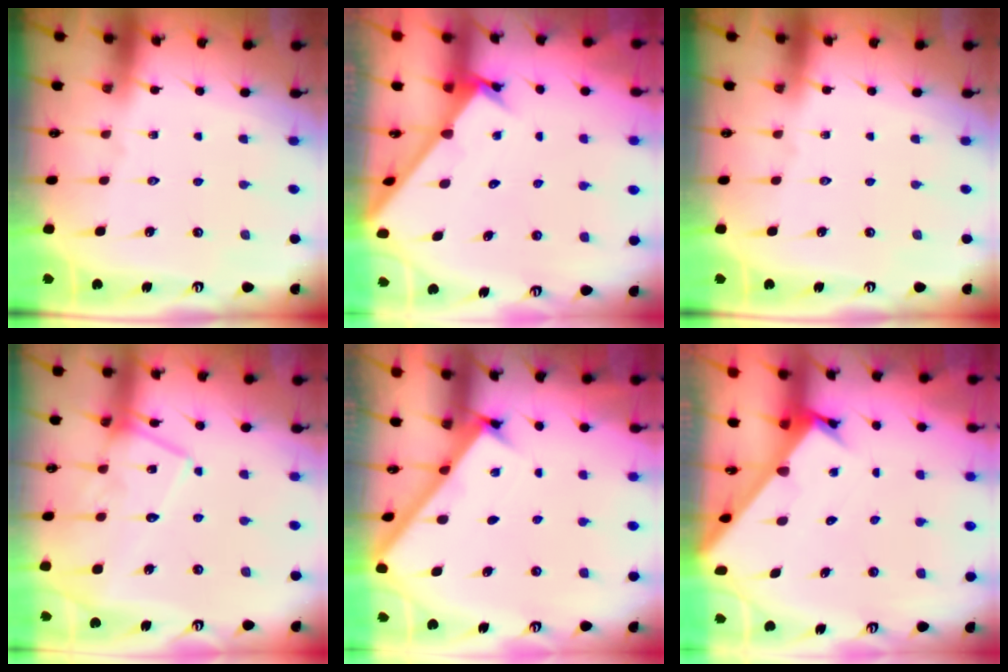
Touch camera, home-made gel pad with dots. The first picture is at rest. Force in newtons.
{"total": 2.3, "press": 2.3, "slide": 0.0}
{"total": 0.0}
{"total": 15.9, "press": 15.9, "slide": 1.3}
{"total": 2.7, "press": 2.6, "slide": 0.3}
{"total": 2.6, "press": 2.6, "slide": 0.2}